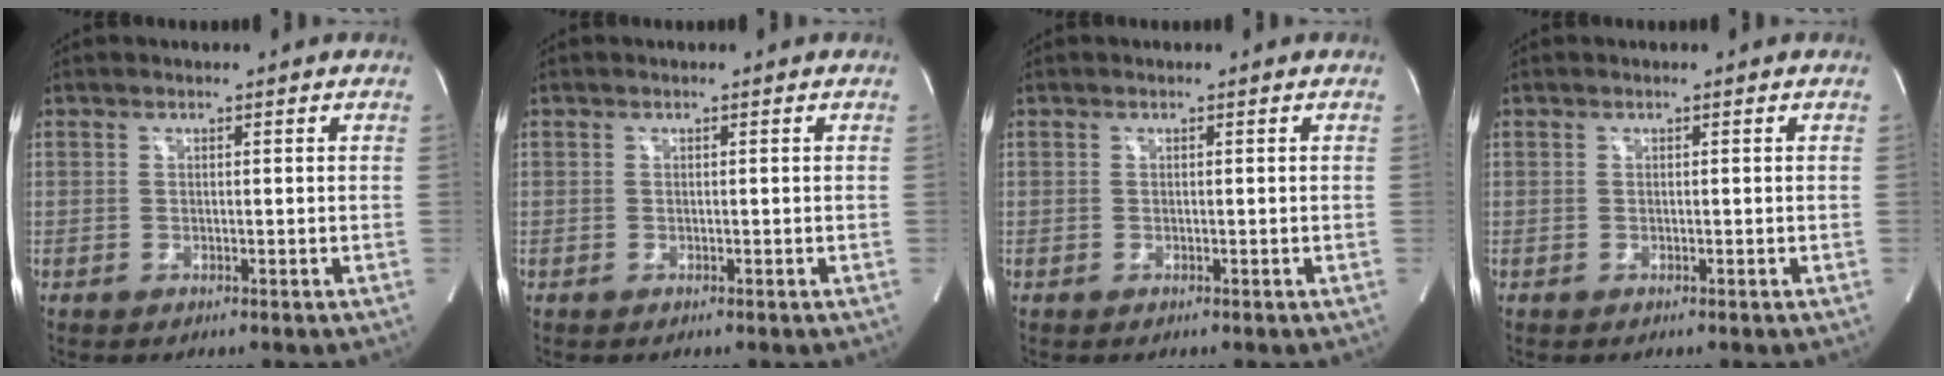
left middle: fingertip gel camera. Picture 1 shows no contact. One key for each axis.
{"total": 0.0}
{"total": 0.0}
{"total": 0.0}